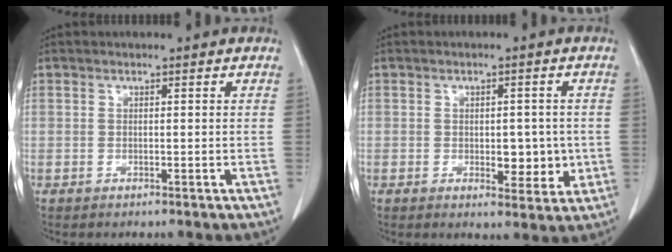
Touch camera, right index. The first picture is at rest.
{"total": 5.1, "force": [-0.5, 2.8, 4.3], "torque": [-0.046, -0.004, 0.000]}